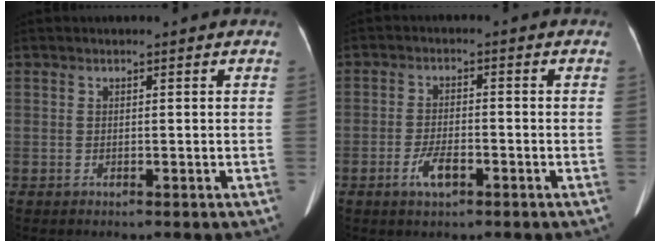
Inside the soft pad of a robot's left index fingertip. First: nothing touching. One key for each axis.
{"total": 3.9, "fx": -2.2, "fy": 1.3, "fz": 3.0, "tx": -0.062, "ty": -0.001, "tz": -0.038}